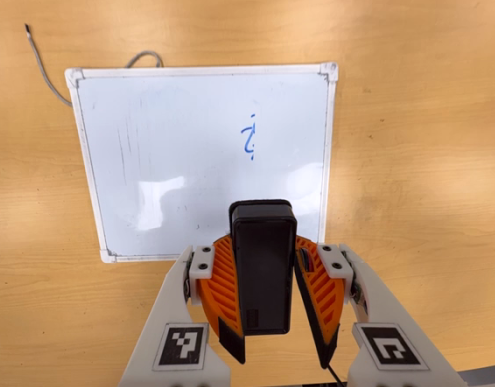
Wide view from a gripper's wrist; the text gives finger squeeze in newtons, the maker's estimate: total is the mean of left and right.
{"total": 8.7, "left": 8.5, "right": 8.9}